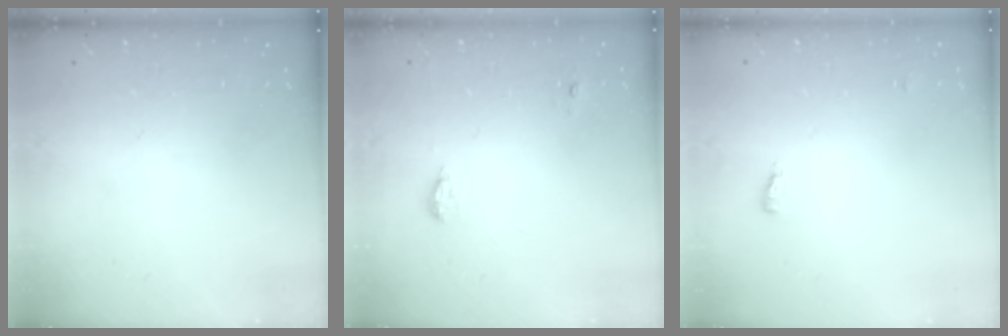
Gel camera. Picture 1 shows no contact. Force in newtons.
{"total": 5.3, "press": 5.0, "slide": 1.7}
{"total": 3.4, "press": 3.2, "slide": 1.2}